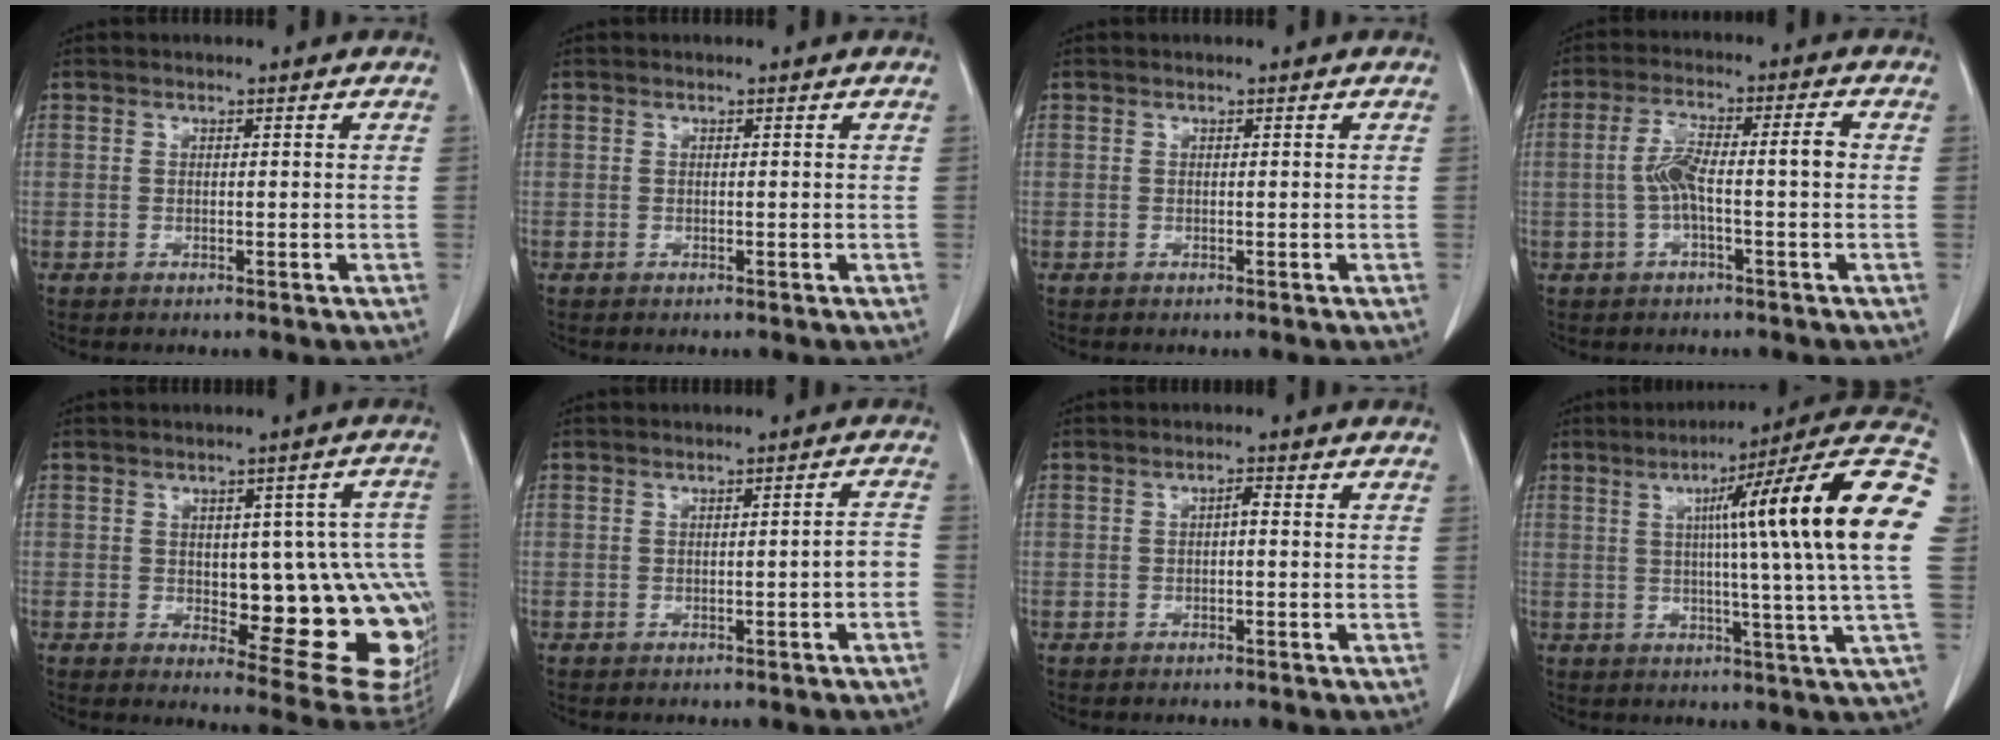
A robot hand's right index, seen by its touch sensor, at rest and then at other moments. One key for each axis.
{"total": 0.0}
{"total": 0.0}
{"total": 7.2, "fx": -0.6, "fy": 1.2, "fz": 7.1, "tx": -0.140, "ty": 0.026, "tz": -0.012}
{"total": 18.2, "fx": -2.0, "fy": 6.1, "fz": 17.1, "tx": -0.126, "ty": 0.020, "tz": -0.002}
{"total": 2.2, "fx": -0.9, "fy": 0.2, "fz": 1.9, "tx": -0.020, "ty": 0.004, "tz": -0.014}
{"total": 1.1, "fx": -0.1, "fy": 0.3, "fz": 1.1, "tx": -0.018, "ty": 0.003, "tz": -0.001}
{"total": 22.1, "fx": 3.9, "fy": -1.9, "fz": 21.7, "tx": -0.252, "ty": 0.020, "tz": 0.039}